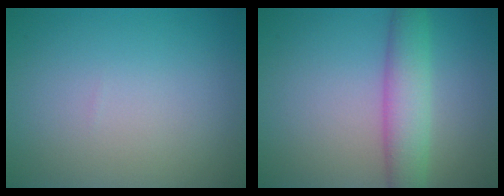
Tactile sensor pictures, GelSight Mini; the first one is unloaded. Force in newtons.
{"total": 4.5, "press": 4.5, "slide": 0.1}